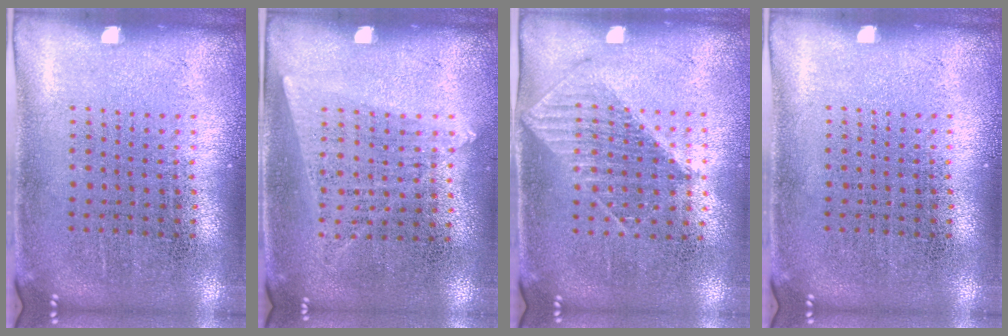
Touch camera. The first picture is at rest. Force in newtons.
{"total": 1.2, "press": 1.1, "slide": 0.5}
{"total": 1.1, "press": 1.0, "slide": 0.4}
{"total": 0.0}